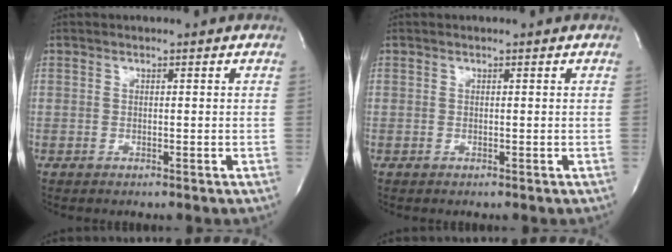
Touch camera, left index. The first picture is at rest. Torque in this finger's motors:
{"motor_torque": [-0.02, 0.02, 0.02, 0.00]}